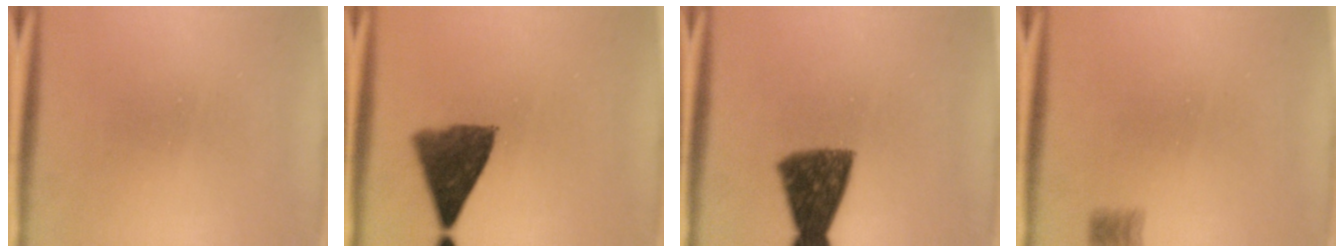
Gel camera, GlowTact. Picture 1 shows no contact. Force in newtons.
{"total": 8.5}
{"total": 9.7}
{"total": 2.1}